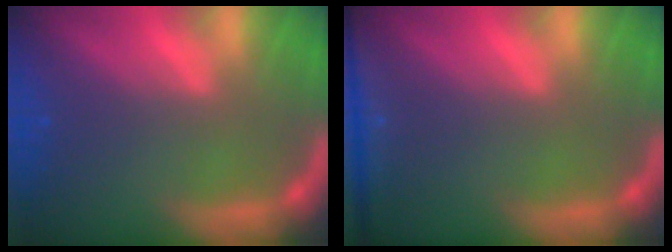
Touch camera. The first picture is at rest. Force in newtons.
{"total": 4.4}